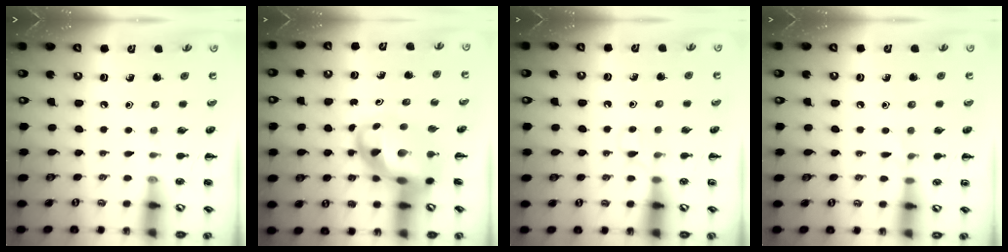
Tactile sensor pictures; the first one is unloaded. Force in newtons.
{"total": 8.7, "press": 8.4, "slide": 2.3}
{"total": 2.6, "press": 2.4, "slide": 0.9}
{"total": 4.4, "press": 4.1, "slide": 1.6}